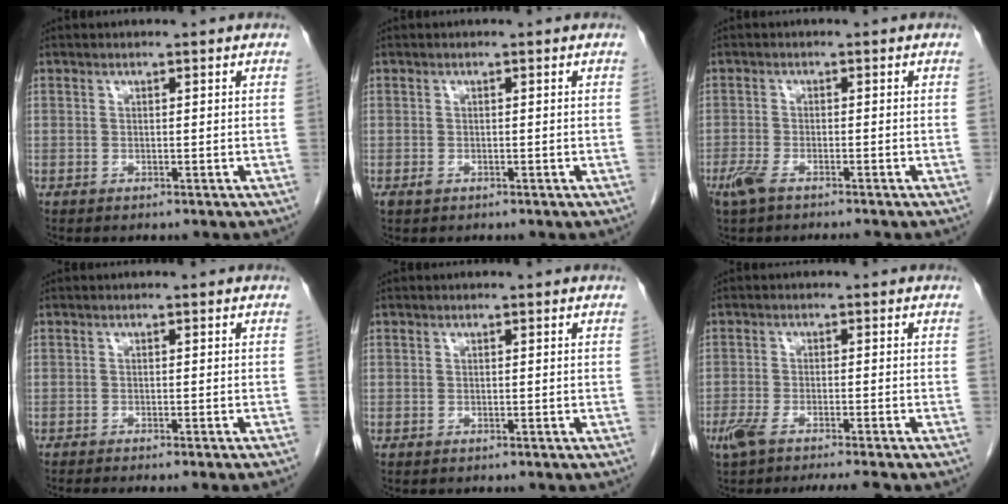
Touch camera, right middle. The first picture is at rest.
{"total": 0.7, "force": [-0.4, 0.5, 0.5], "torque": [-0.012, 0.000, -0.003]}
{"total": 4.5, "force": [-3.3, 0.9, 2.9], "torque": [-0.056, -0.011, -0.055]}
{"total": 10.7, "force": [-10.0, 1.3, 3.8], "torque": [-0.056, -0.008, -0.130]}
{"total": 0.0}
{"total": 8.4, "force": [-6.7, 0.7, 5.0], "torque": [-0.078, -0.013, -0.104]}